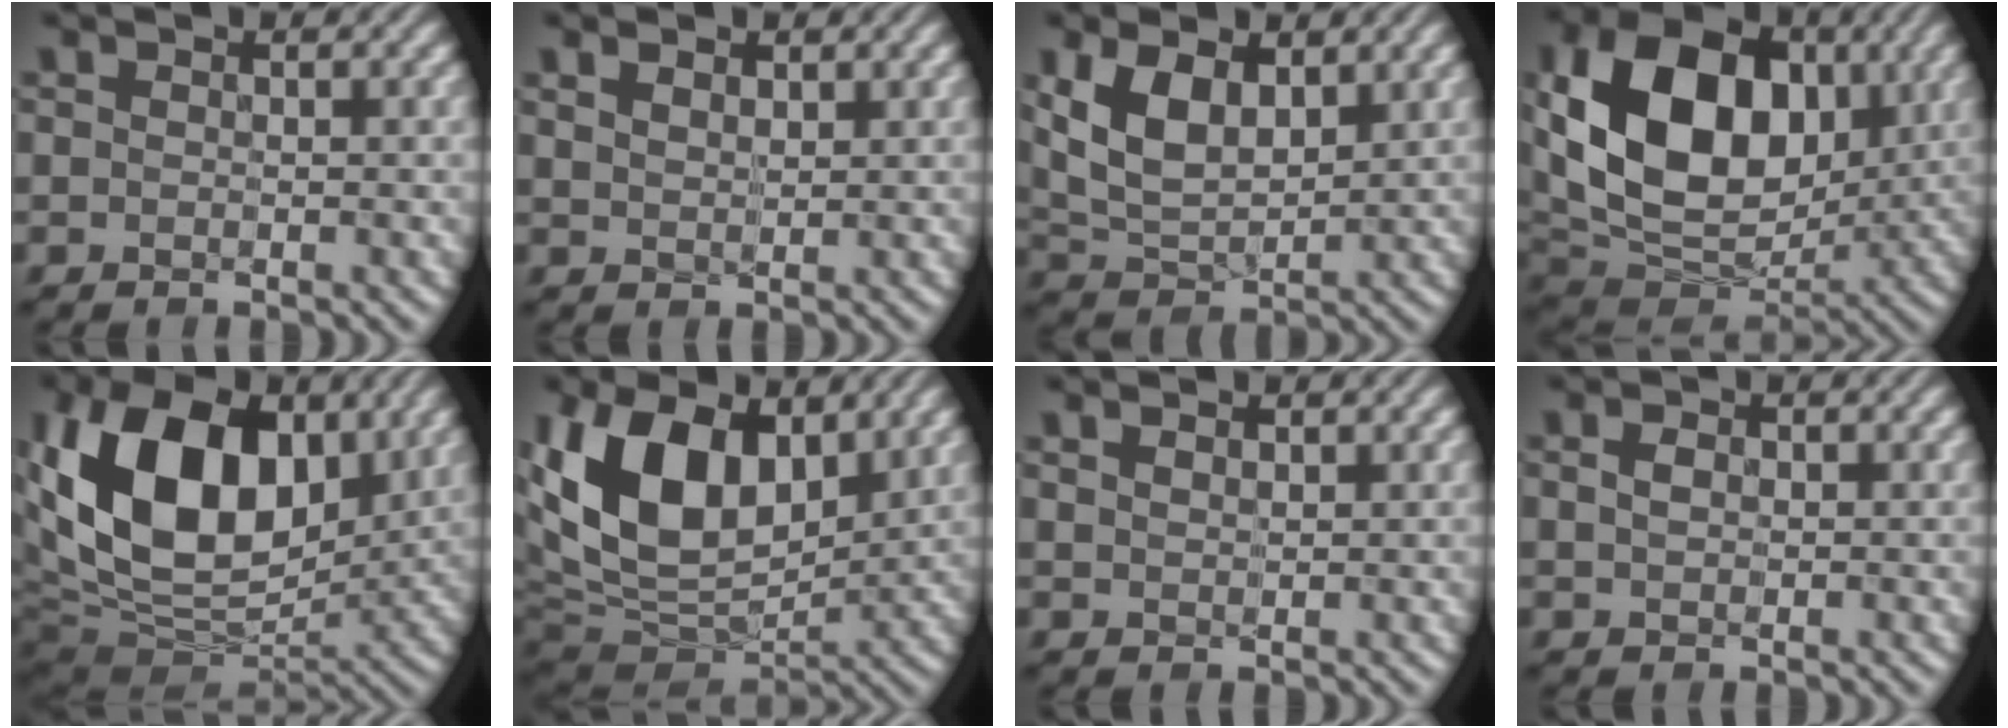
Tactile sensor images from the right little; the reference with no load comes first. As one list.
[{"total": 2.1, "force": [1.2, 1.2, 1.2], "torque": [-0.027, 0.005, 0.018]}, {"total": 6.2, "force": [2.0, 3.5, 4.6], "torque": [-0.100, -0.002, 0.037]}, {"total": 14.3, "force": [2.5, 9.8, 10.1], "torque": [-0.182, 0.006, 0.042]}, {"total": 15.7, "force": [3.0, 10.3, 11.5], "torque": [-0.218, 0.011, 0.052]}, {"total": 13.4, "force": [3.3, 8.4, 9.8], "torque": [-0.212, 0.001, 0.057]}, {"total": 1.4, "force": [0.9, 0.8, 0.7], "torque": [-0.015, 0.003, 0.014]}, {"total": 1.0, "force": [-0.1, 0.8, 0.7], "torque": [-0.017, 0.001, 0.002]}]